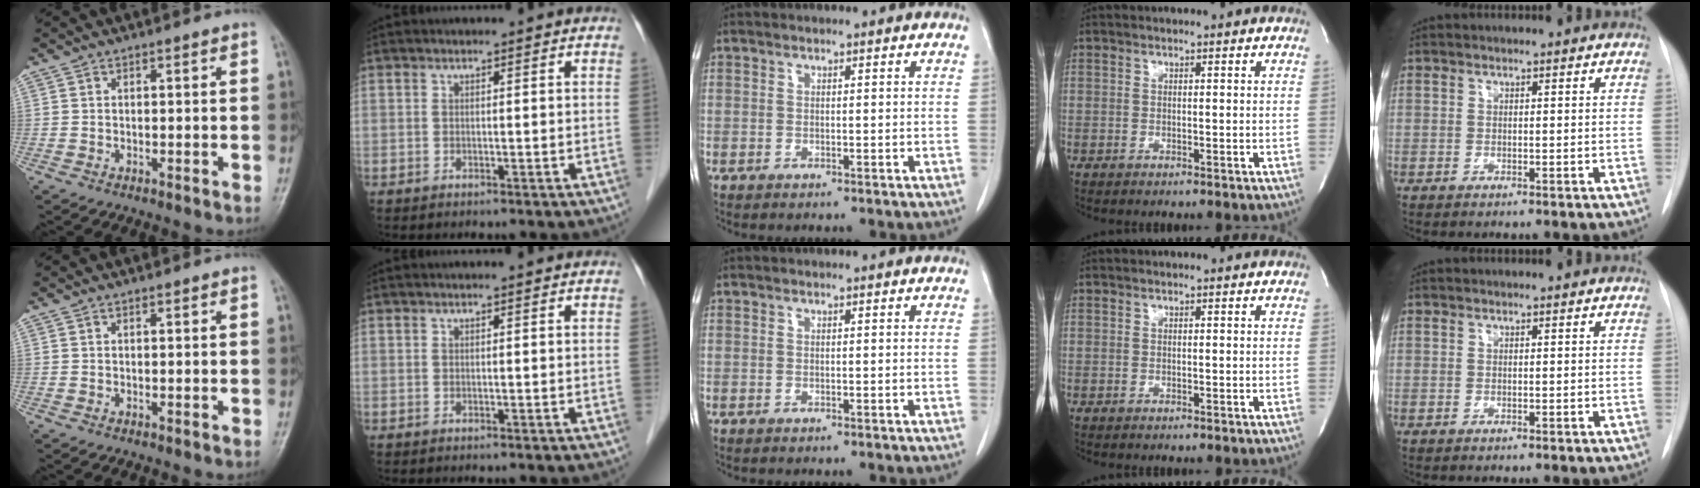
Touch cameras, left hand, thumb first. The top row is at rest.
{}